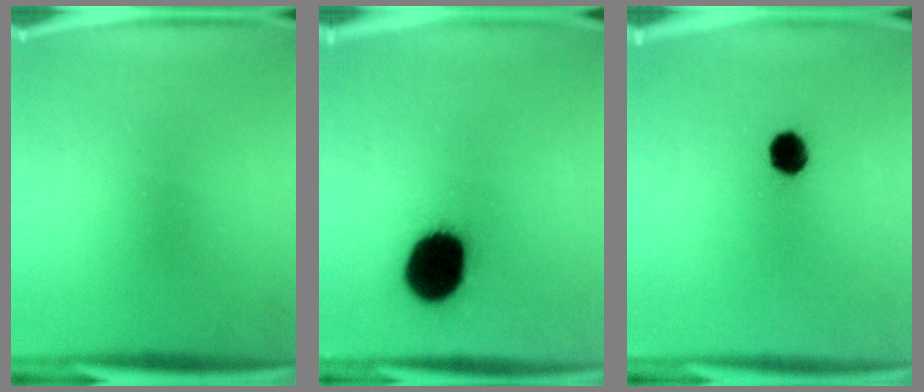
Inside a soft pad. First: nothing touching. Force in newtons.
{"total": 18.2}
{"total": 5.4}